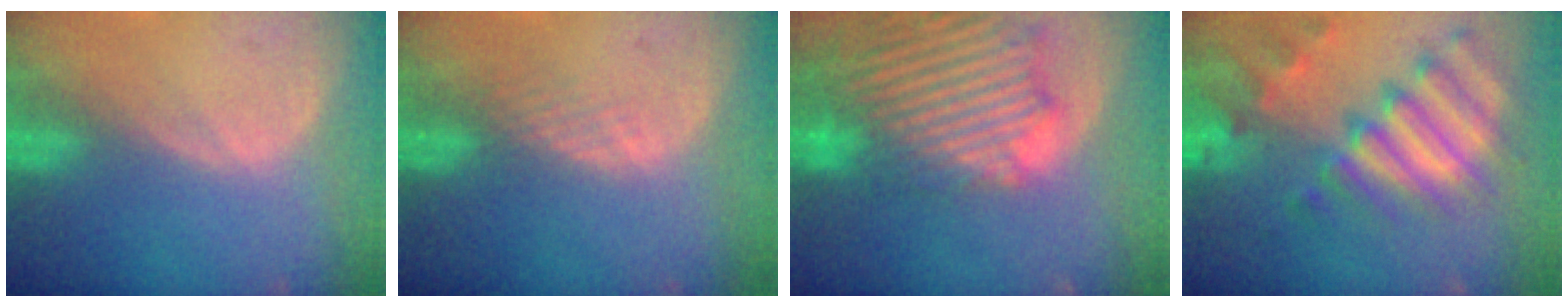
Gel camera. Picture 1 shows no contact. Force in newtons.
{"total": 1.6, "press": 1.6, "slide": 0.1}
{"total": 14.4, "press": 12.4, "slide": 7.4}
{"total": 11.5, "press": 9.9, "slide": 5.9}